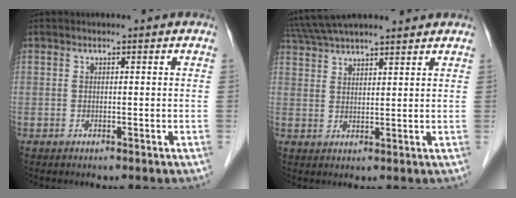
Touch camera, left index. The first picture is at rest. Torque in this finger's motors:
{"motor_torque": [0.98, -1.16, 0.64, 0.21]}